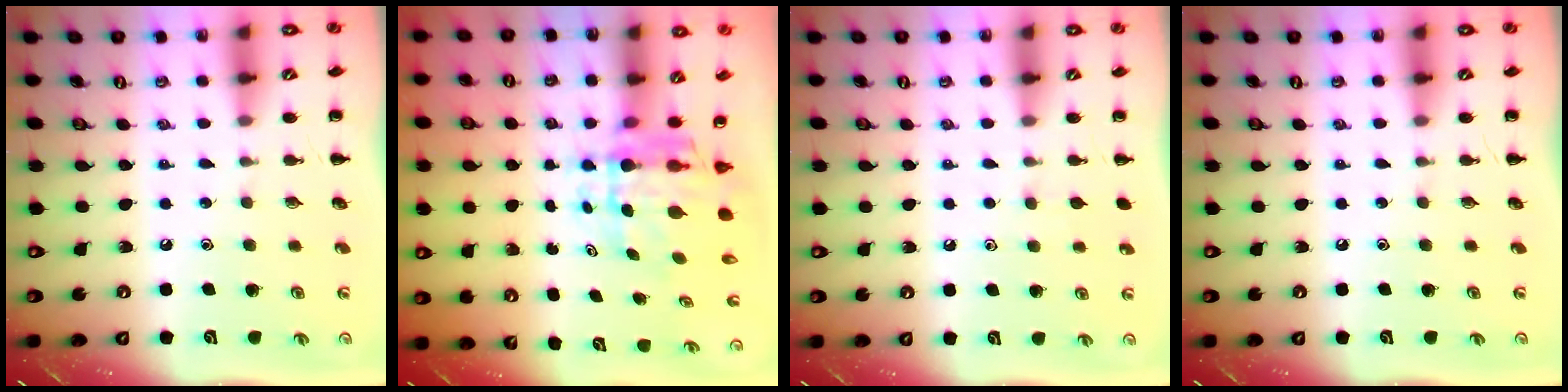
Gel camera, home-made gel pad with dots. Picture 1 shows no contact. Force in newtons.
{"total": 7.2, "press": 6.7, "slide": 2.7}
{"total": 2.3, "press": 2.0, "slide": 1.1}
{"total": 0.0}